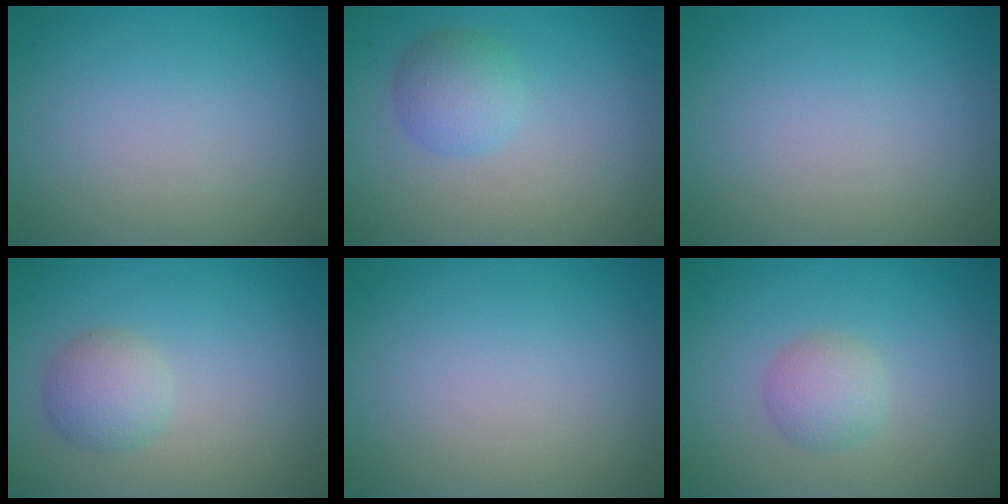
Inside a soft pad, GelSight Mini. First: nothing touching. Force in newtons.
{"total": 2.8, "press": 2.8, "slide": 0.1}
{"total": 0.0}
{"total": 2.7, "press": 2.7, "slide": 0.1}
{"total": 0.0}
{"total": 2.4, "press": 2.4, "slide": 0.1}